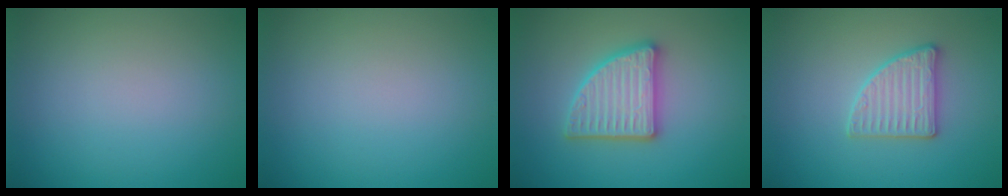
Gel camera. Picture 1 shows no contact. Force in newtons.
{"total": 0.0}
{"total": 4.9, "press": 4.8, "slide": 0.8}
{"total": 2.8, "press": 2.8, "slide": 0.4}